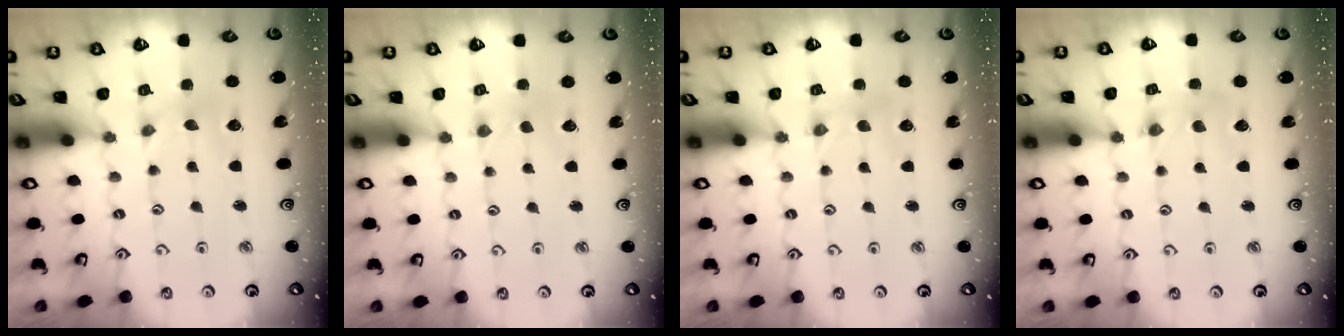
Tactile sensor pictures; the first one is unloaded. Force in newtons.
{"total": 0.0}
{"total": 0.6, "press": 0.6, "slide": 0.1}
{"total": 1.7, "press": 1.7, "slide": 0.2}